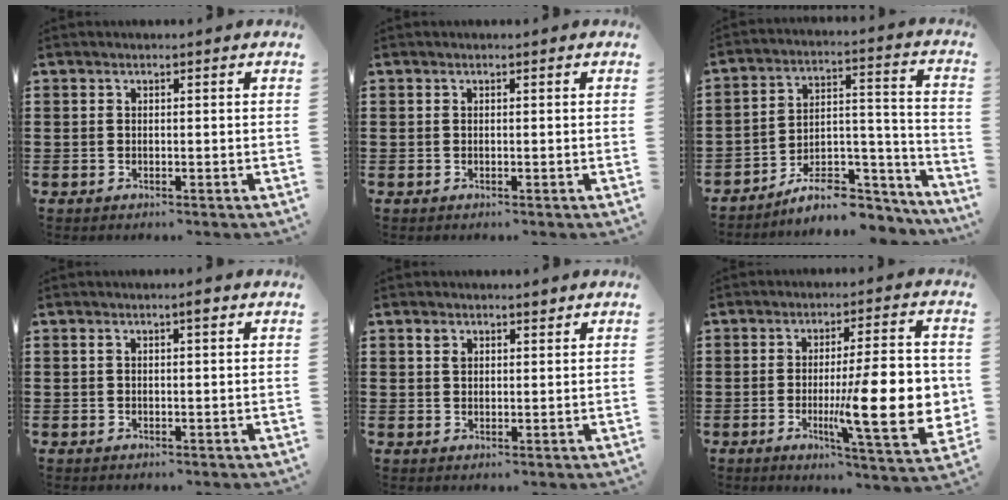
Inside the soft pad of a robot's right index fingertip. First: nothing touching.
{"total": 0.0}
{"total": 8.2, "force": [-6.7, 3.2, 3.5], "torque": [-0.044, 0.023, -0.120]}
{"total": 1.5, "force": [0.6, 0.3, 1.3], "torque": [-0.018, 0.000, 0.007]}
{"total": 2.0, "force": [1.4, 1.1, 0.8], "torque": [-0.013, -0.001, 0.025]}
{"total": 15.7, "force": [-1.8, 3.4, 15.3], "torque": [-0.224, -0.019, -0.028]}